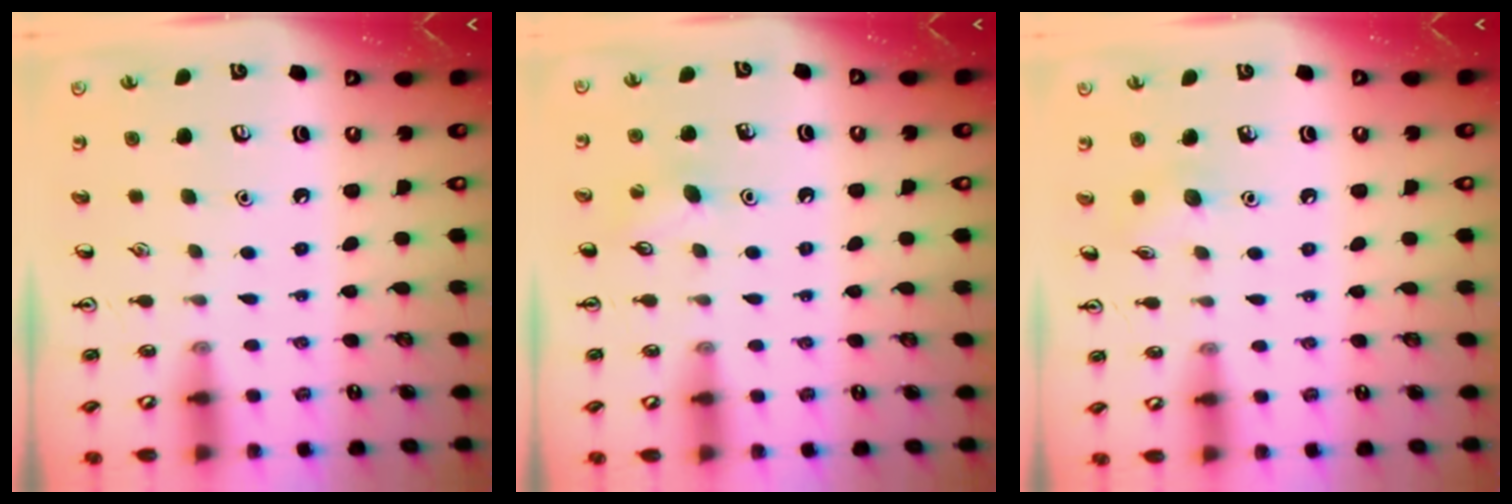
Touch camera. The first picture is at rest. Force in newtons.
{"total": 5.8, "press": 5.6, "slide": 1.6}
{"total": 5.9, "press": 5.7, "slide": 1.5}